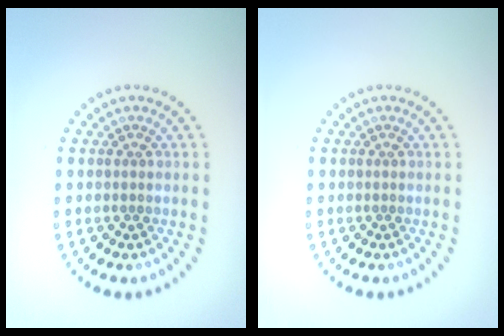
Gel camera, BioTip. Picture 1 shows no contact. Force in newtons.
{"total": 0.0}